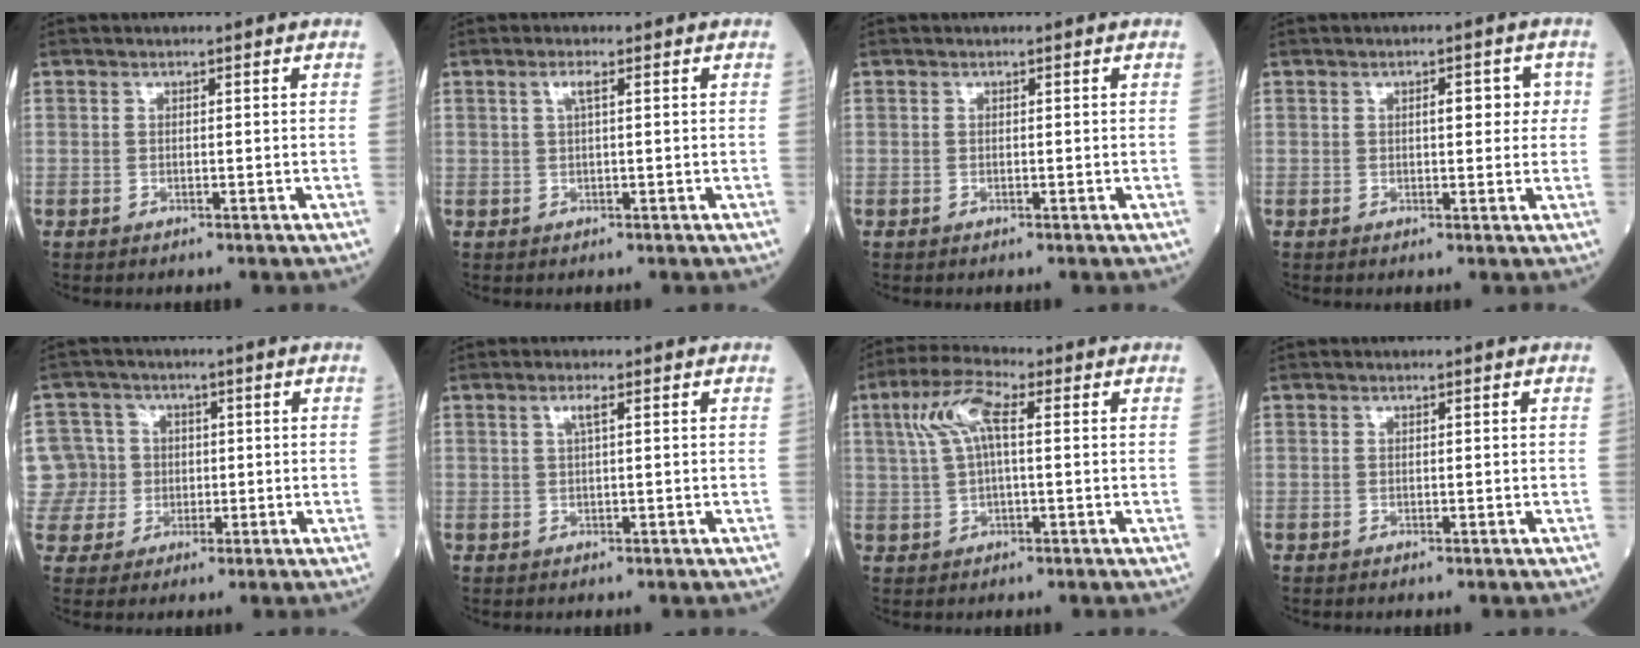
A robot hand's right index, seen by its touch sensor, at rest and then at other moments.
{"total": 1.6, "force": [0.5, 0.0, 1.5], "torque": [-0.034, 0.005, 0.010]}
{"total": 0.0}
{"total": 3.7, "force": [0.8, 1.6, 3.3], "torque": [-0.039, 0.011, 0.009]}
{"total": 9.0, "force": [0.6, 8.9, 1.1], "torque": [-0.039, 0.038, 0.025]}
{"total": 1.5, "force": [0.5, -0.1, 1.4], "torque": [-0.030, 0.003, 0.009]}
{"total": 7.2, "force": [2.0, 1.9, 6.7], "torque": [-0.147, 0.029, 0.038]}
{"total": 0.0}